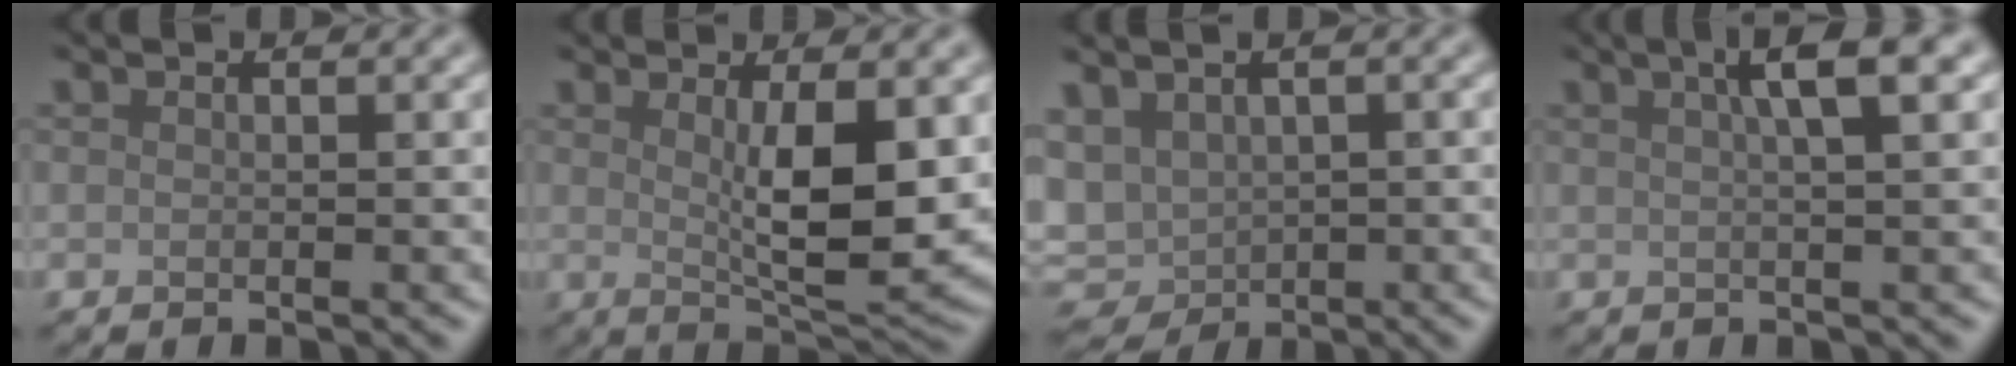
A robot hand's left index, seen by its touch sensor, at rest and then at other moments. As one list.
[{"total": 6.6, "force": [0.9, 1.6, 6.3], "torque": [-0.098, -0.014, 0.021]}, {"total": 5.0, "force": [-0.3, 3.6, 3.5], "torque": [-0.062, -0.006, 0.010]}, {"total": 4.4, "force": [1.9, 0.8, 3.9], "torque": [-0.048, 0.014, 0.025]}]